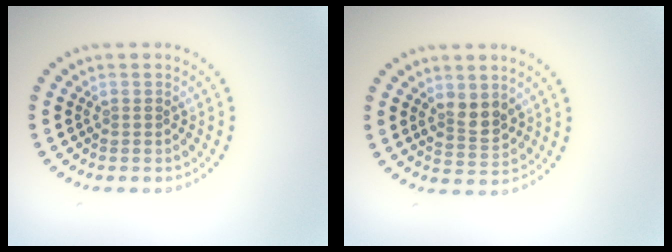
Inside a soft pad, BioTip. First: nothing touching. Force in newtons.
{"total": 2.6, "press": 2.5, "slide": 0.9}